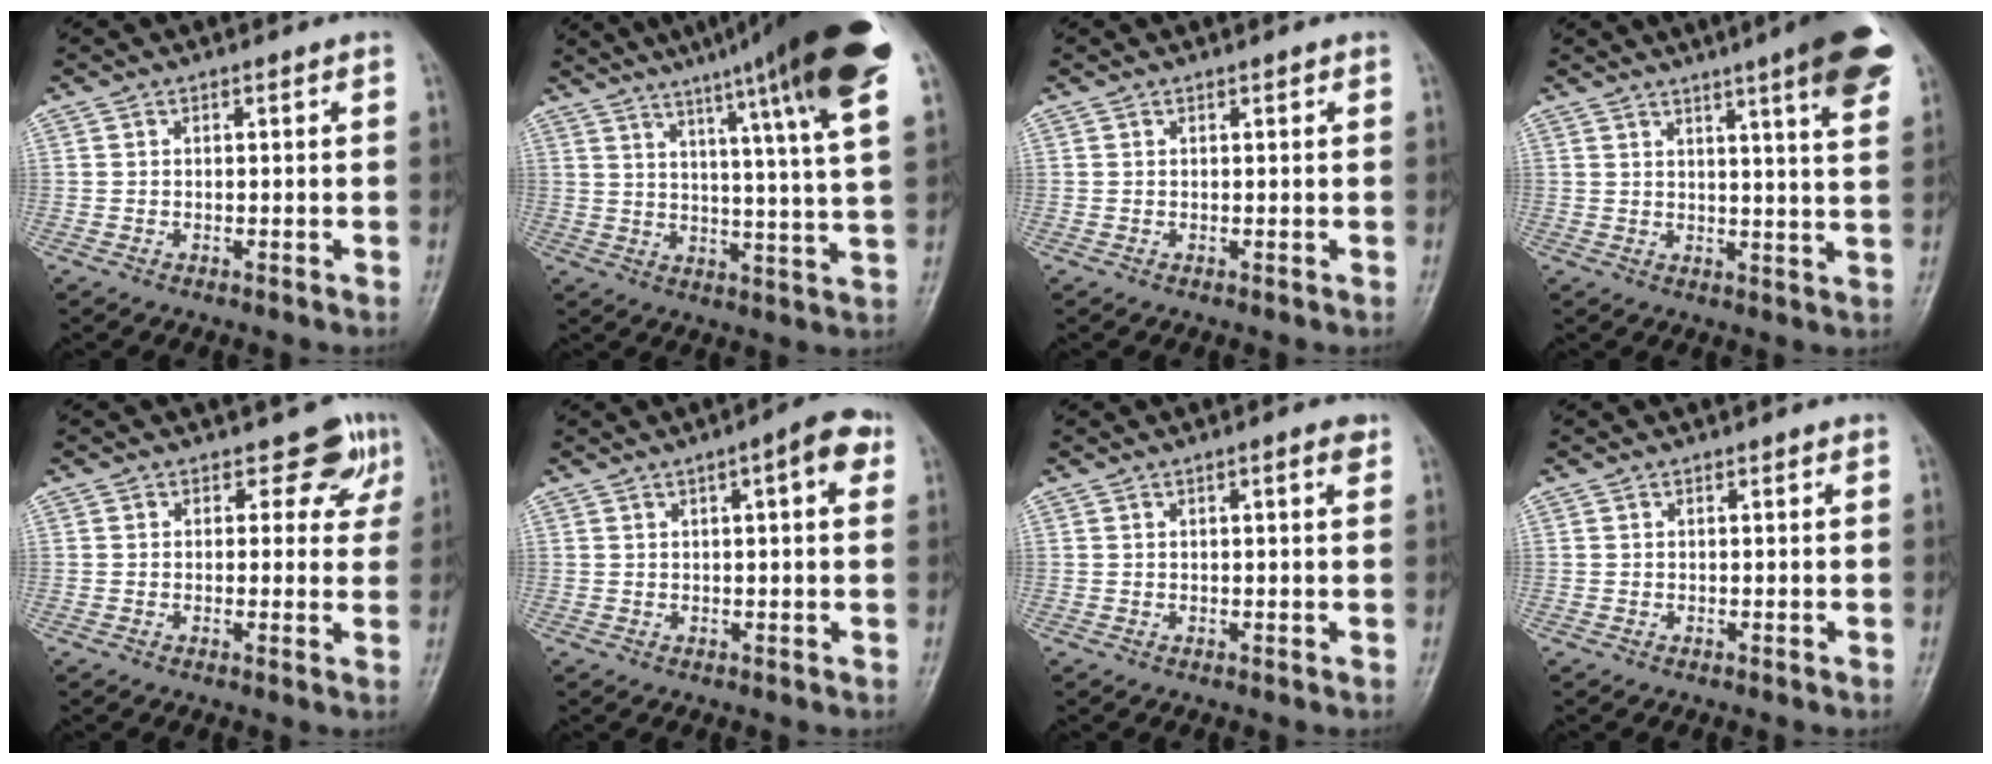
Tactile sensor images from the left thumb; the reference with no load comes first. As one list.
[{"total": 23.0, "force": [14.8, 1.1, 17.5], "torque": [-0.247, -0.053, 0.197]}, {"total": 0.5, "force": [0.3, 0.2, 0.4], "torque": [-0.005, -0.001, 0.004]}, {"total": 13.5, "force": [8.0, 1.5, 10.7], "torque": [-0.126, -0.030, 0.095]}, {"total": 4.7, "force": [3.2, 3.2, 1.5], "torque": [0.015, -0.018, 0.026]}, {"total": 6.6, "force": [2.7, 1.7, 5.8], "torque": [-0.068, 0.006, 0.030]}, {"total": 2.1, "force": [1.2, 0.4, 1.7], "torque": [-0.021, -0.002, 0.013]}, {"total": 0.5, "force": [0.4, 0.2, 0.2], "torque": [-0.004, -0.002, 0.005]}]